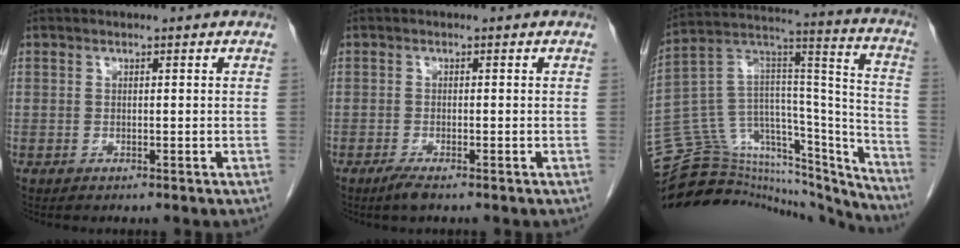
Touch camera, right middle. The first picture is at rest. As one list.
[{"total": 1.9, "force": [-1.3, 0.2, 1.3], "torque": [-0.033, -0.006, -0.027]}, {"total": 34.9, "force": [-32.2, 8.4, 10.4], "torque": [-0.140, 0.036, -0.458]}]